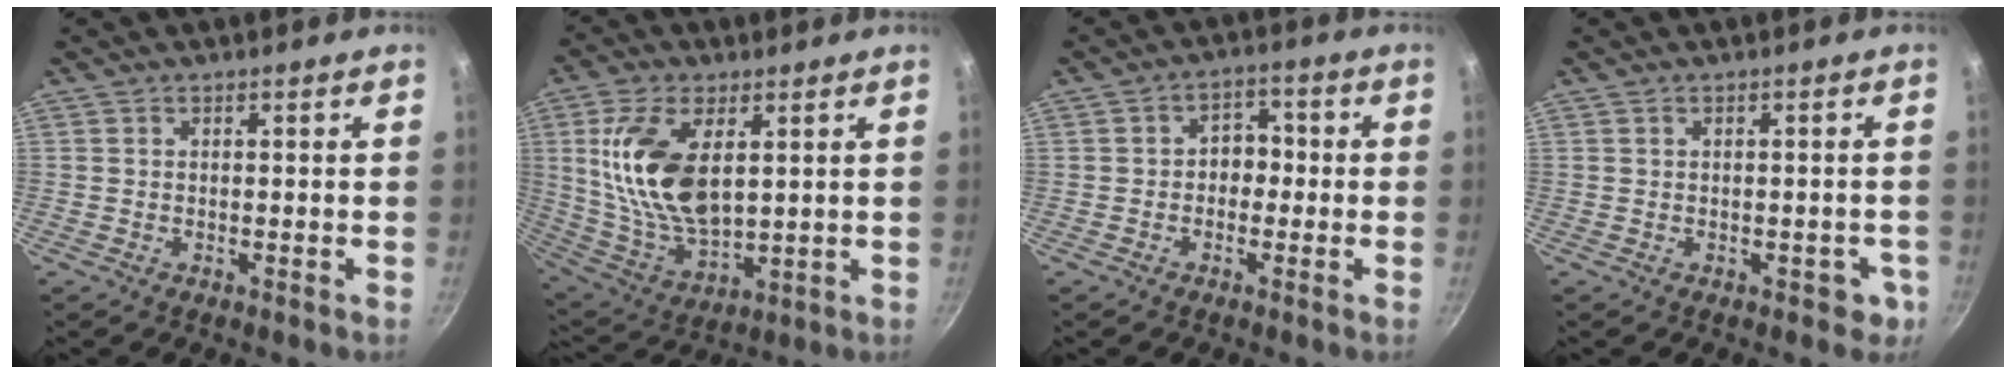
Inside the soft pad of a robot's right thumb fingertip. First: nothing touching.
{"total": 16.7, "force": [4.0, 8.8, 13.6], "torque": [-0.253, -0.021, 0.089]}
{"total": 4.5, "force": [-0.7, 3.6, 2.7], "torque": [0.000, 0.016, -0.019]}
{"total": 3.0, "force": [-1.0, 2.1, 1.9], "torque": [0.001, 0.016, -0.003]}